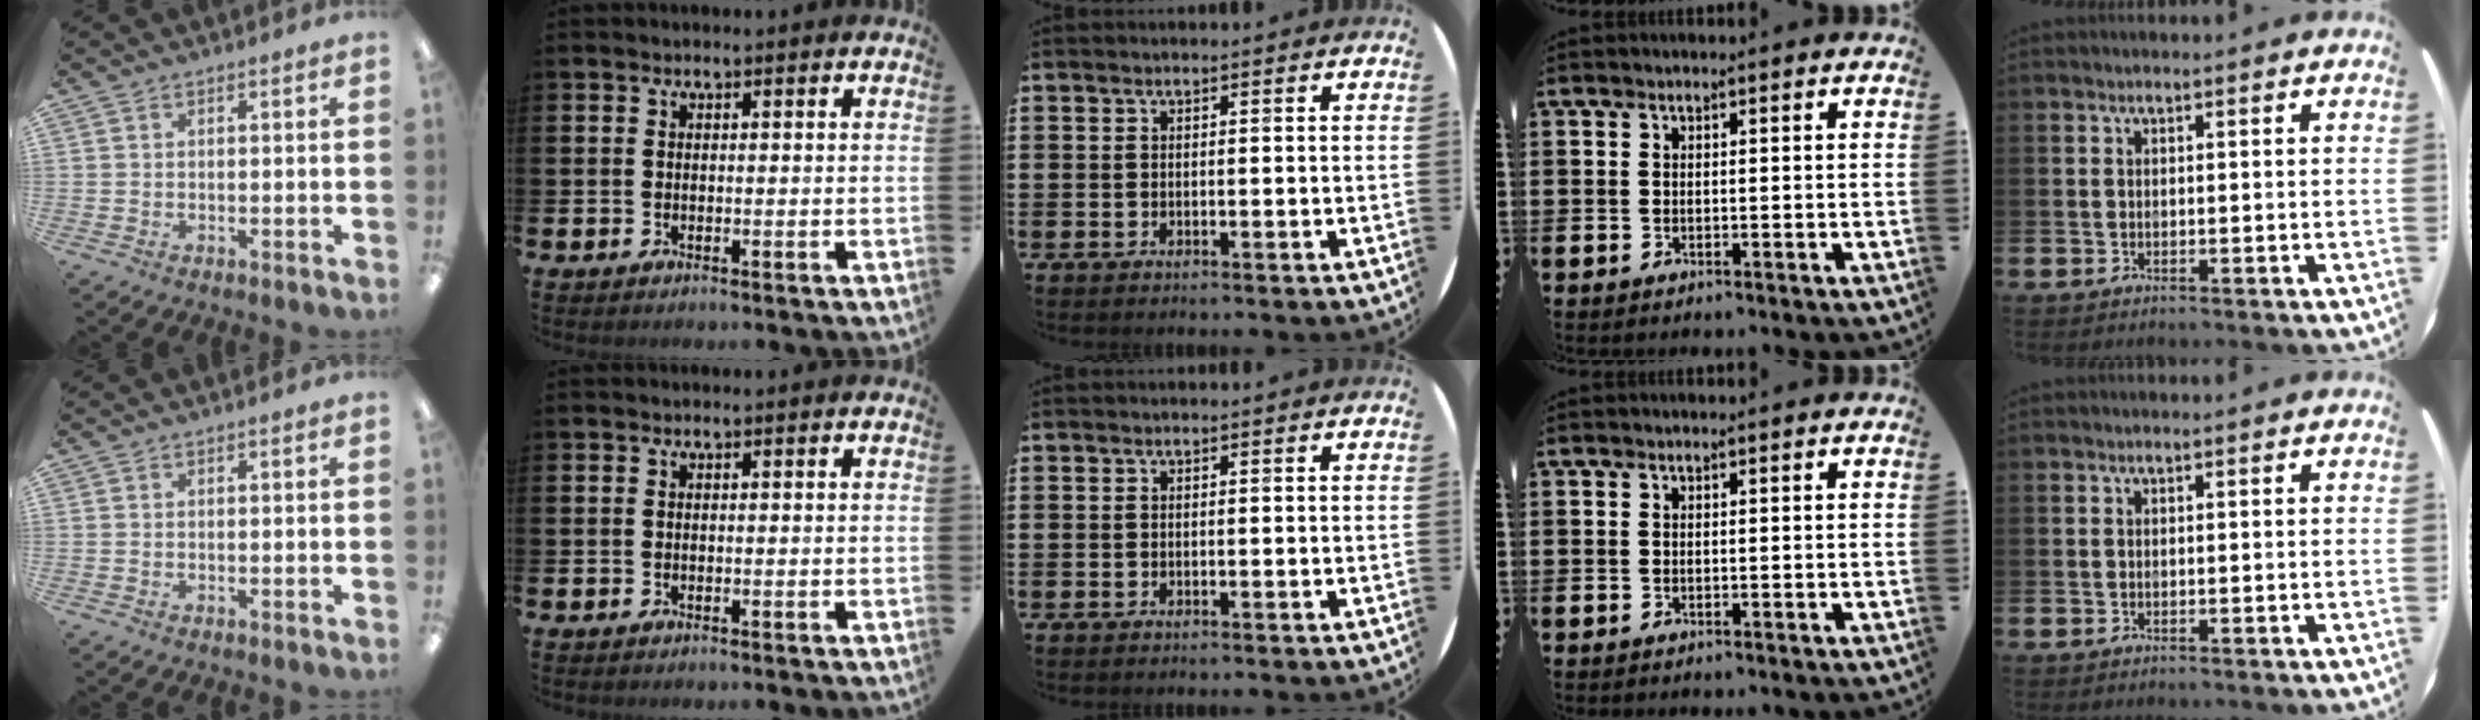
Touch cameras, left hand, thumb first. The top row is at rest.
{}